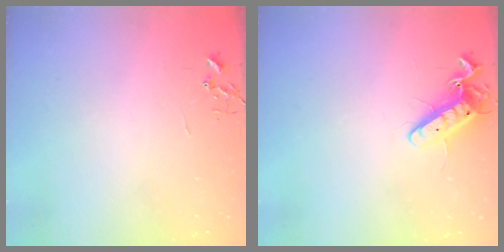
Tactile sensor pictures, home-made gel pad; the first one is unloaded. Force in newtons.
{"total": 12.4, "press": 12.4, "slide": 0.9}